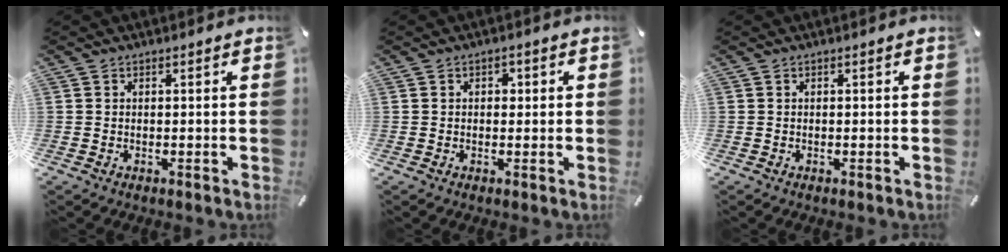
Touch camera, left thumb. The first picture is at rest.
{"total": 1.6, "force": [0.1, 1.3, 1.0], "torque": [-0.013, 0.005, -0.003]}
{"total": 0.0}